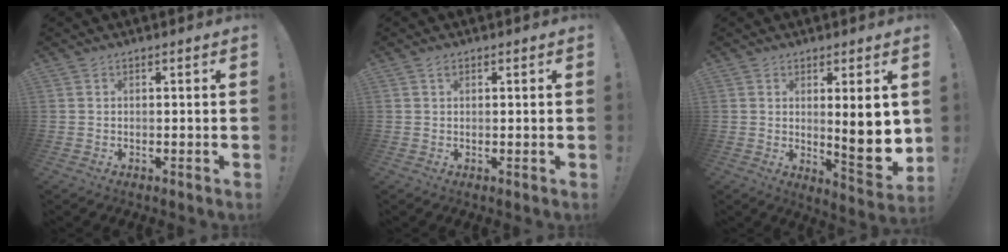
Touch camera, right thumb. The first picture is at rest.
{"total": 0.9, "force": [0.7, 0.5, 0.4], "torque": [-0.002, -0.003, 0.011]}
{"total": 10.9, "force": [2.3, 2.4, 10.4], "torque": [-0.127, -0.028, 0.036]}